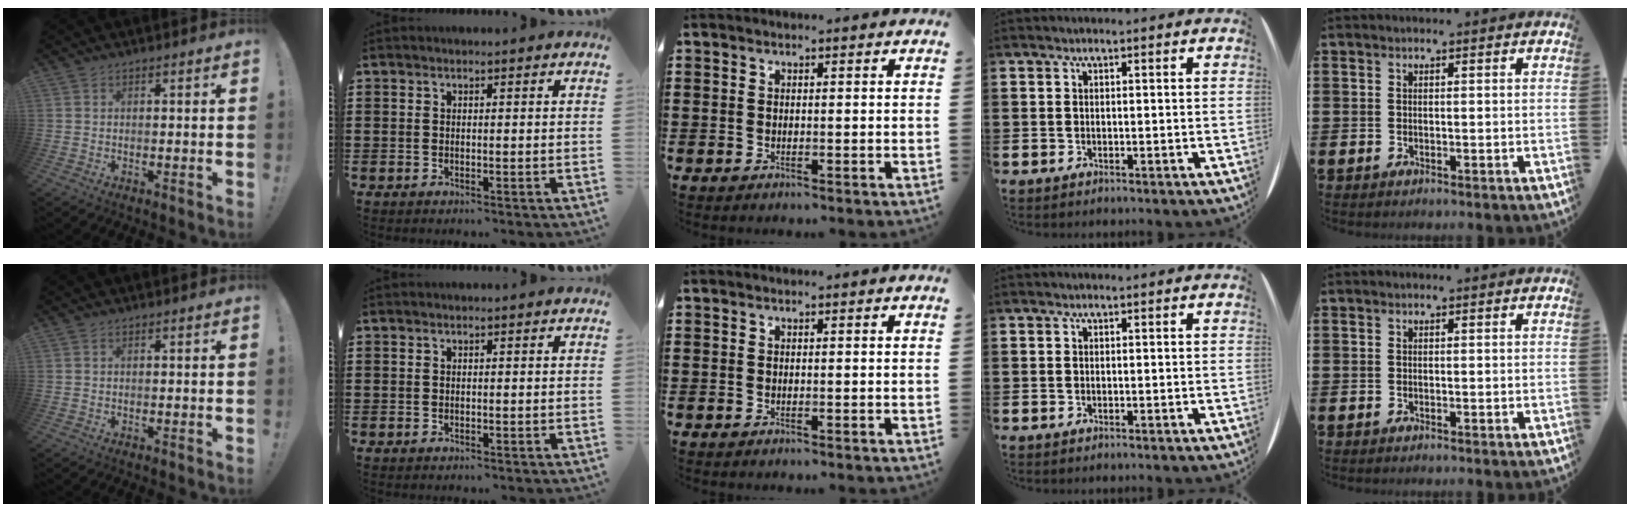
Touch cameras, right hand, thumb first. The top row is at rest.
{}